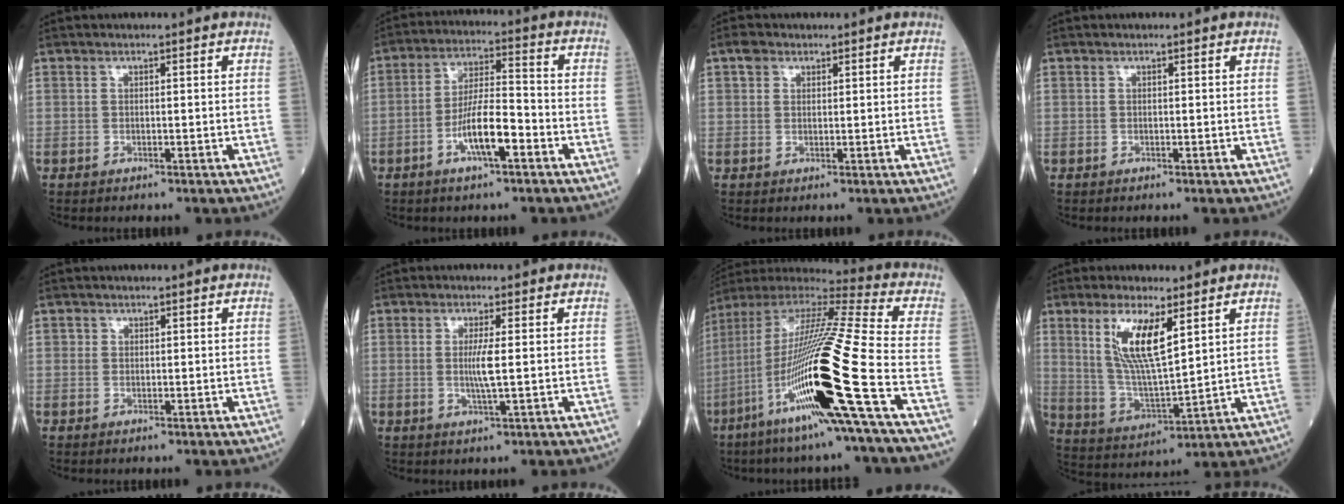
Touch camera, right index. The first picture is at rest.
{"total": 8.4, "force": [-3.6, 1.6, 7.5], "torque": [-0.147, 0.005, -0.063]}
{"total": 2.0, "force": [1.1, 1.5, 0.6], "torque": [-0.011, 0.007, 0.016]}
{"total": 0.0}
{"total": 0.5, "force": [0.1, 0.5, 0.0], "torque": [0.004, 0.003, 0.000]}
{"total": 3.5, "force": [0.1, -0.2, 3.5], "torque": [-0.075, -0.006, 0.006]}
{"total": 25.3, "force": [-9.2, -0.7, 23.6], "torque": [-0.457, -0.042, -0.176]}
{"total": 10.7, "force": [4.7, 2.2, 9.4], "torque": [-0.194, -0.007, 0.097]}